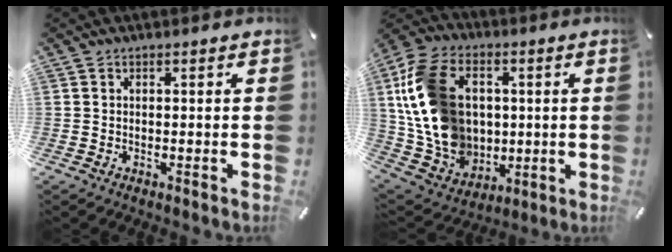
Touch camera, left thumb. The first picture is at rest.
{"total": 20.0, "force": [2.9, 15.8, 11.9], "torque": [-0.263, -0.003, 0.061]}